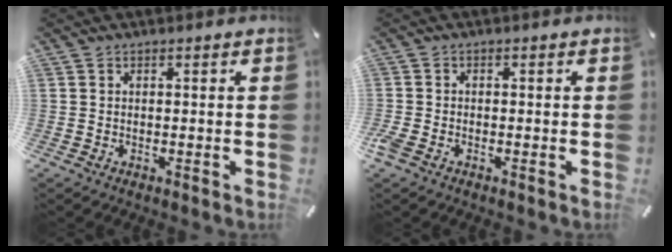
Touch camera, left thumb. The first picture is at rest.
{"total": 2.1, "force": [-1.3, 1.1, 1.1], "torque": [-0.031, -0.002, -0.028]}